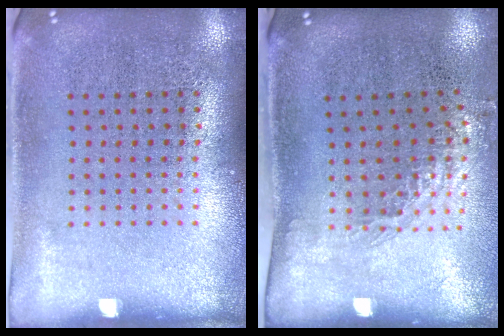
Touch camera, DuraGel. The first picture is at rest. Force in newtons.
{"total": 1.2, "press": 0.9, "slide": 0.7}